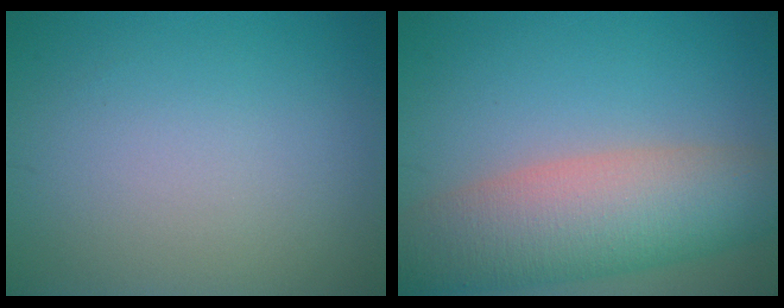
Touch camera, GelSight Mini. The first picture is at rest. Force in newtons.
{"total": 9.4, "press": 9.4, "slide": 0.4}